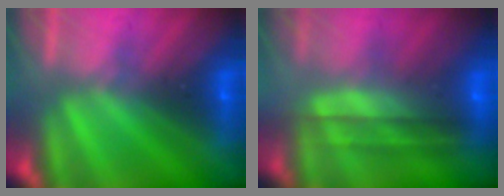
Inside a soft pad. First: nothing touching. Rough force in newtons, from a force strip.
{"total": 8.7}